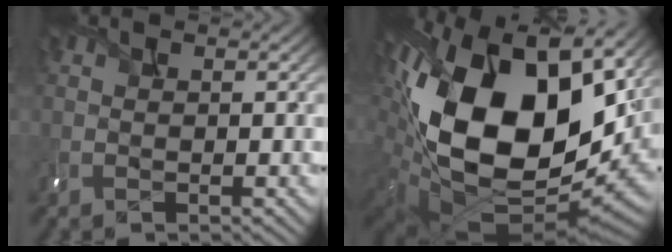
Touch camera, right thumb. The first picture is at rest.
{"total": 21.4, "force": [3.8, 12.7, 16.8], "torque": [-0.365, -0.015, 0.073]}